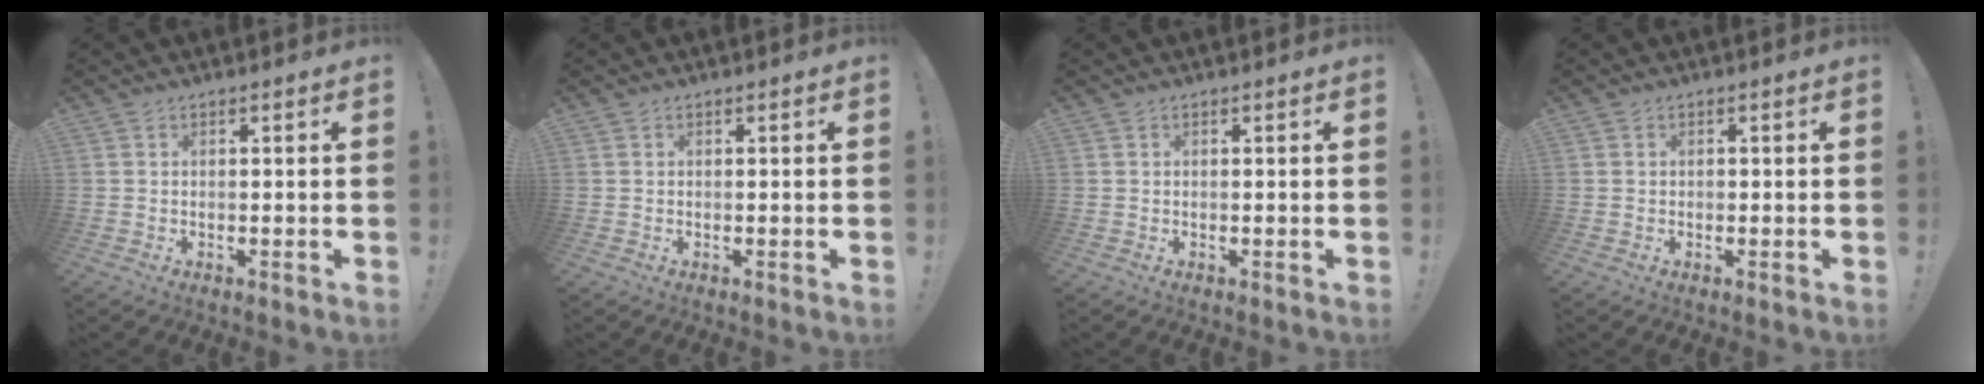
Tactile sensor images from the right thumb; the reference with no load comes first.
{"total": 0.0}
{"total": 0.0}
{"total": 0.6, "force": [-0.4, 0.4, 0.2], "torque": [-0.004, 0.003, -0.007]}